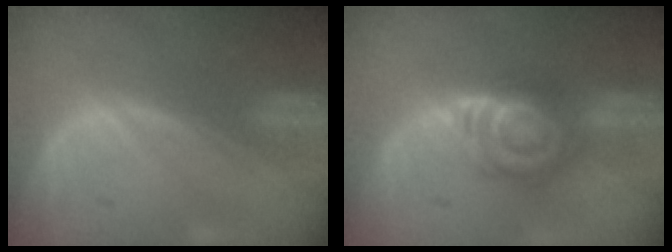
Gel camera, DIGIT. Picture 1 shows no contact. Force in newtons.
{"total": 6.9, "press": 6.5, "slide": 2.5}